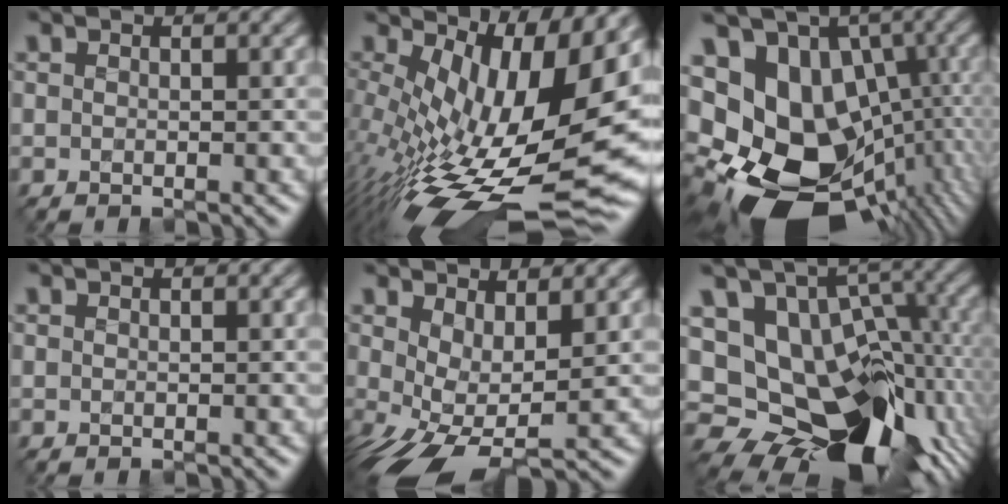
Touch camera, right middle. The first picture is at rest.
{"total": 15.2, "force": [-0.1, 5.5, 14.2], "torque": [-0.221, -0.013, 0.011]}
{"total": 17.8, "force": [-3.0, 13.9, 10.8], "torque": [-0.180, -0.022, -0.013]}
{"total": 0.0}
{"total": 5.8, "force": [-0.4, 2.7, 5.1], "torque": [-0.116, -0.011, 0.001]}
{"total": 15.2, "force": [-2.4, 10.5, 10.6], "torque": [-0.154, -0.006, -0.013]}